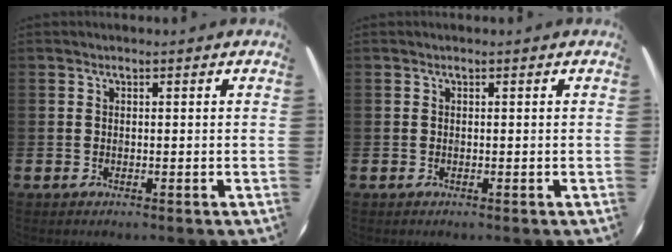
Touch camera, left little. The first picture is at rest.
{"total": 0.0}